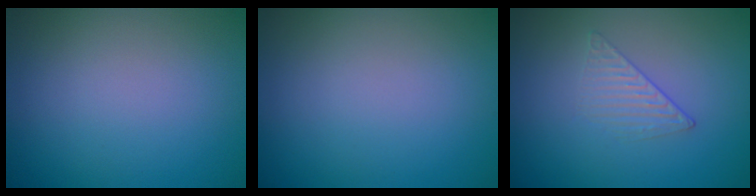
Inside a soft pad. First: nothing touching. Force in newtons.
{"total": 0.0}
{"total": 1.3, "press": 0.4, "slide": 1.2}